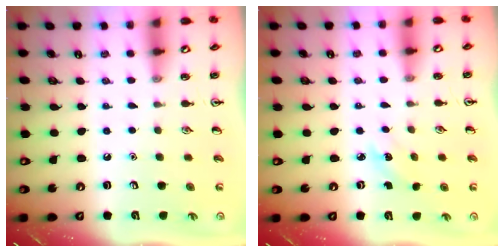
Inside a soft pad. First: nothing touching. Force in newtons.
{"total": 2.1, "press": 2.0, "slide": 0.8}